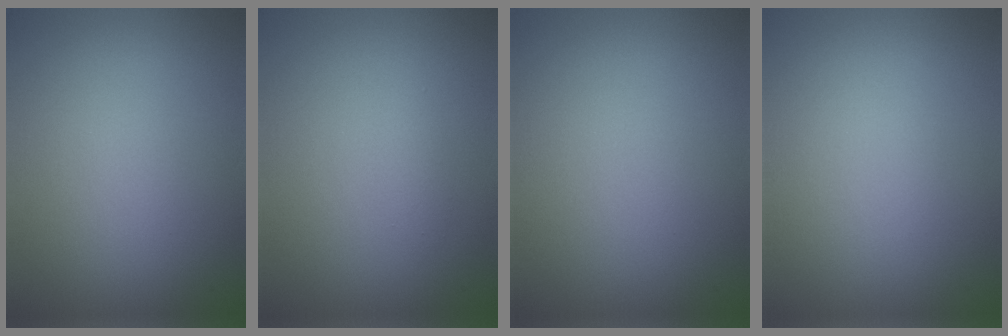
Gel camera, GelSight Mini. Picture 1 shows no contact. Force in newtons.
{"total": 0.6, "press": 0.6, "slide": 0.0}
{"total": 0.0}
{"total": 0.0}